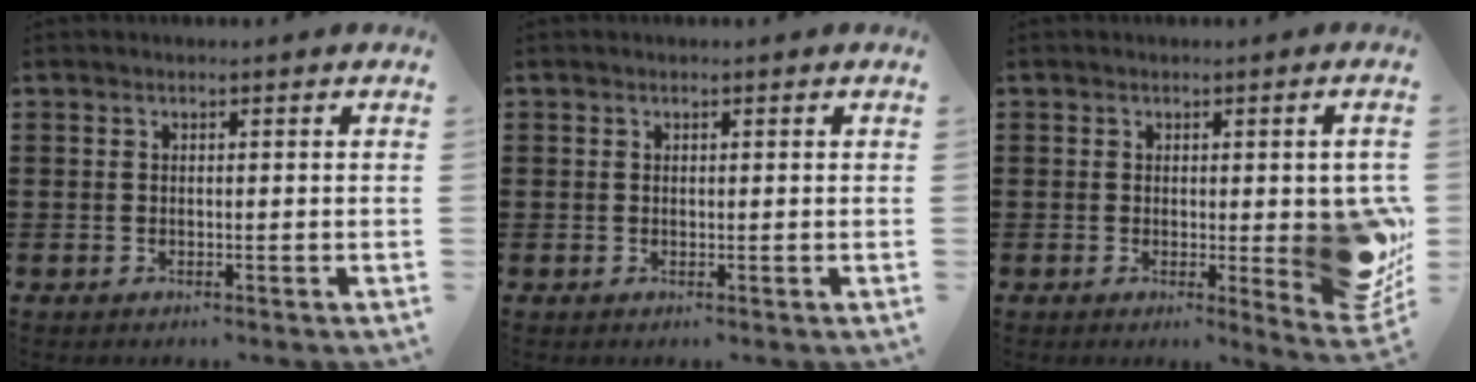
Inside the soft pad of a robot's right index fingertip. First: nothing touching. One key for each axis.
{"total": 0.5, "fx": 0.3, "fy": 0.5, "fz": 0.0, "tx": -0.001, "ty": 0.002, "tz": 0.005}
{"total": 7.9, "fx": -0.4, "fy": 2.0, "fz": 7.6, "tx": -0.087, "ty": -0.022, "tz": -0.001}